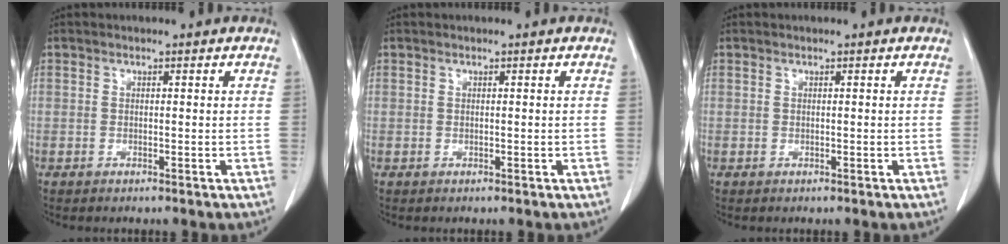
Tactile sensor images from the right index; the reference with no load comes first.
{"total": 0.0}
{"total": 0.0}